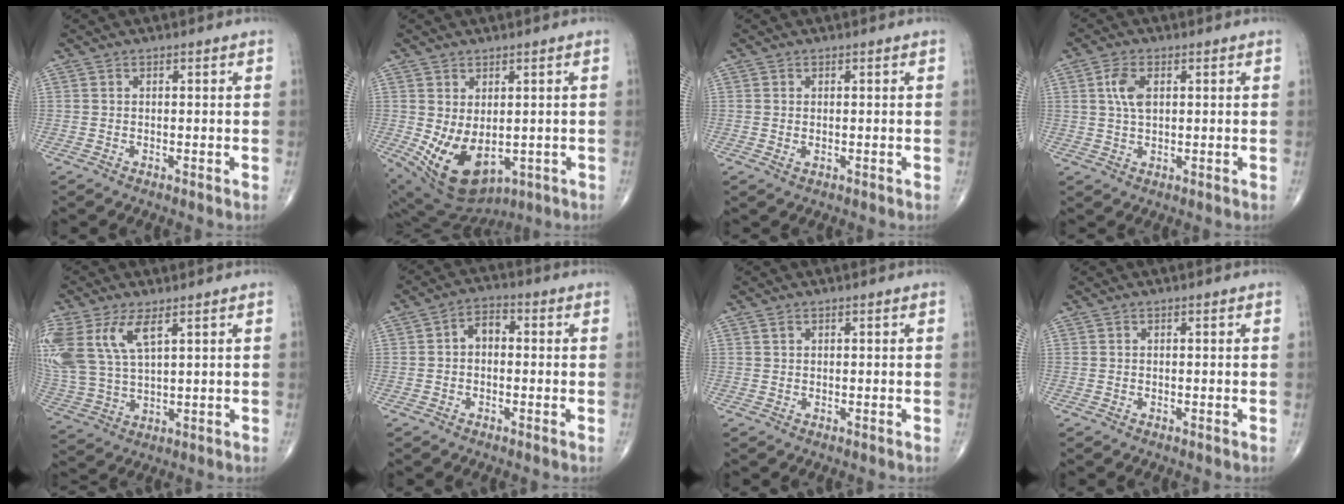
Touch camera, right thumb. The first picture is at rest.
{"total": 12.0, "force": [-1.8, 7.2, 9.4], "torque": [-0.159, -0.008, 0.003]}
{"total": 0.9, "force": [-0.1, 0.5, 0.7], "torque": [-0.013, 0.000, 0.001]}
{"total": 4.9, "force": [1.3, 2.6, 3.9], "torque": [-0.083, 0.000, 0.024]}
{"total": 15.1, "force": [6.4, 7.2, 11.7], "torque": [-0.277, -0.010, 0.134]}
{"total": 4.2, "force": [-0.1, 2.9, 3.1], "torque": [-0.037, 0.019, -0.014]}
{"total": 0.6, "force": [0.4, 0.4, 0.3], "torque": [-0.005, 0.001, 0.008]}
{"total": 0.0}